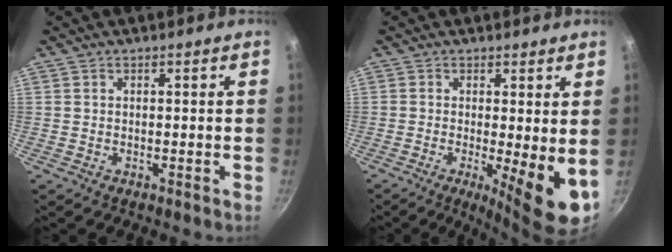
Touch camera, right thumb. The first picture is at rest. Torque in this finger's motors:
{"motor_torque": [-0.47, 1.02, 0.78, -0.47, 0.06]}